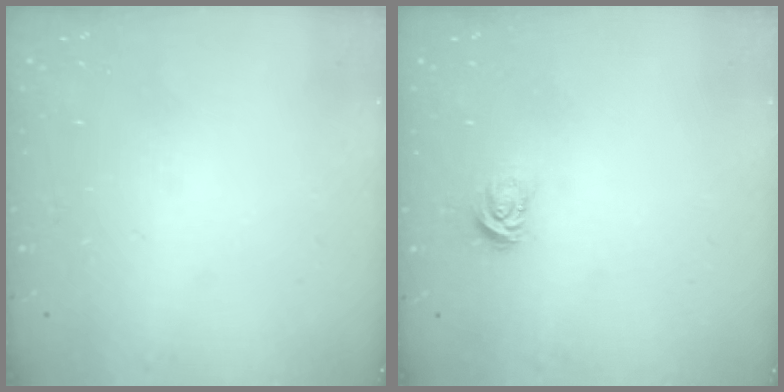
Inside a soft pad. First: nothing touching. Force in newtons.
{"total": 3.3, "press": 3.3, "slide": 0.1}